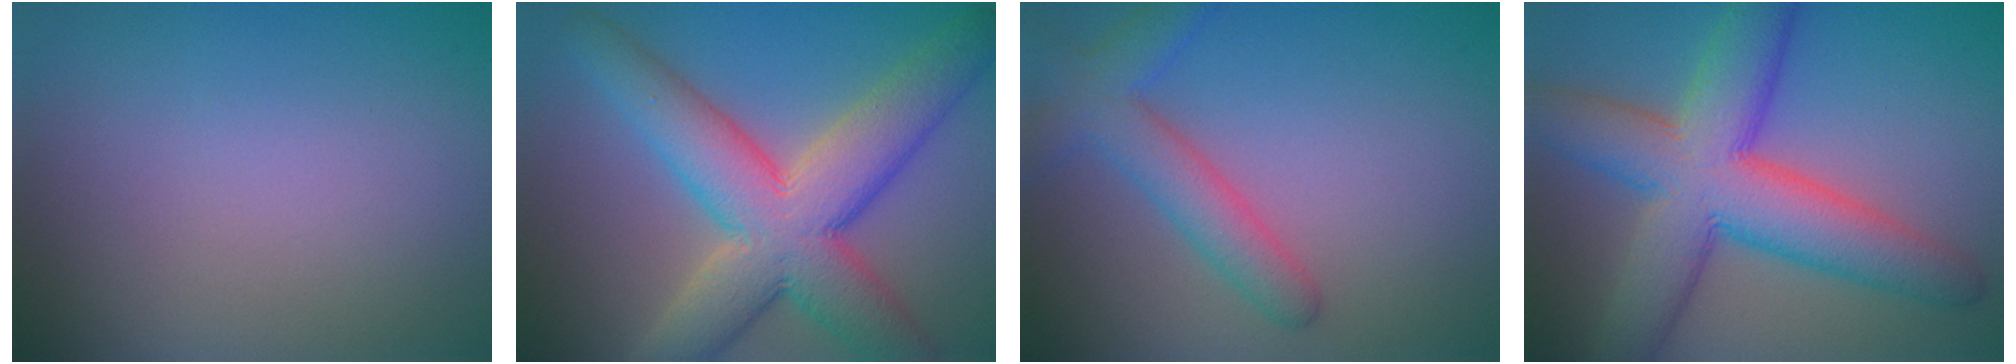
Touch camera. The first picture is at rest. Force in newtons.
{"total": 10.7, "press": 10.7, "slide": 0.6}
{"total": 4.2, "press": 4.2, "slide": 0.2}
{"total": 10.4, "press": 10.4, "slide": 0.5}